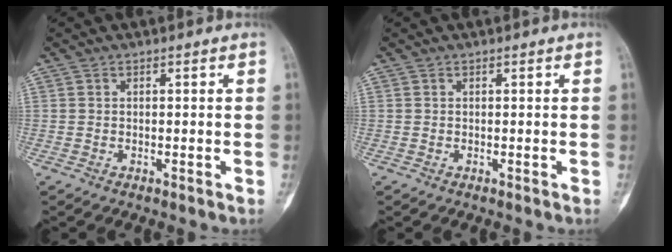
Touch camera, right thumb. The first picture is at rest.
{"total": 0.0}